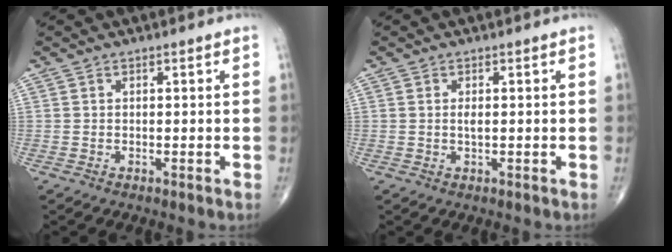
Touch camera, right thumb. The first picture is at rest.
{"total": 1.2, "force": [0.2, 0.4, 1.1], "torque": [-0.023, -0.002, 0.004]}